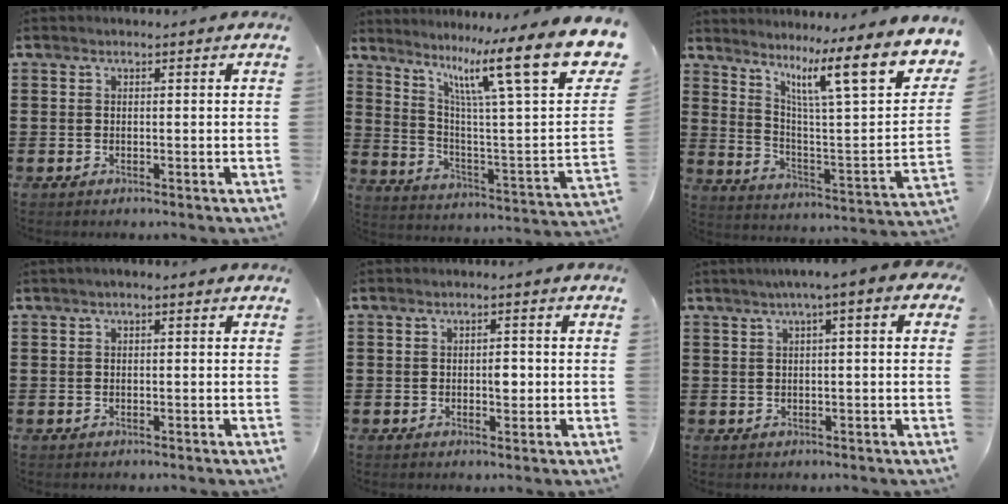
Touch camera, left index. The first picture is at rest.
{"total": 16.3, "force": [9.0, 2.0, 13.4], "torque": [-0.256, -0.057, 0.133]}
{"total": 13.0, "force": [7.9, 1.5, 10.3], "torque": [-0.188, -0.062, 0.115]}
{"total": 0.5, "force": [-0.1, 0.2, 0.5], "torque": [-0.009, -0.001, -0.001]}
{"total": 1.8, "force": [-0.2, 1.1, 1.5], "torque": [-0.020, 0.002, -0.006]}
{"total": 3.1, "force": [0.7, 0.0, 3.0], "torque": [-0.057, 0.000, 0.011]}